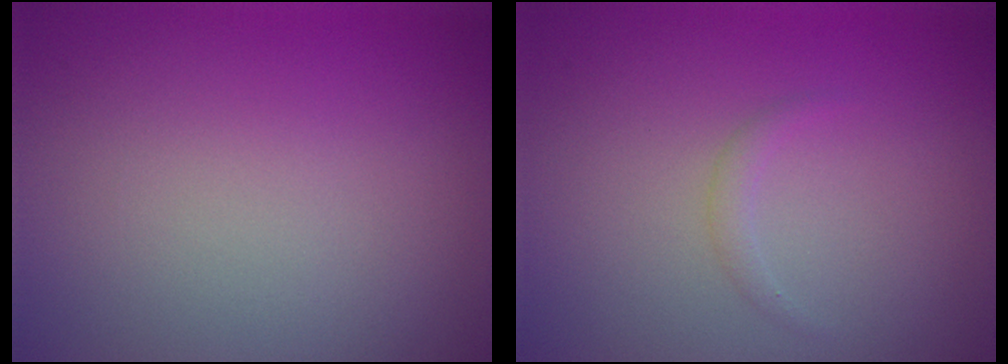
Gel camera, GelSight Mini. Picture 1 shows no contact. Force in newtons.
{"total": 0.8, "press": 0.8, "slide": 0.0}